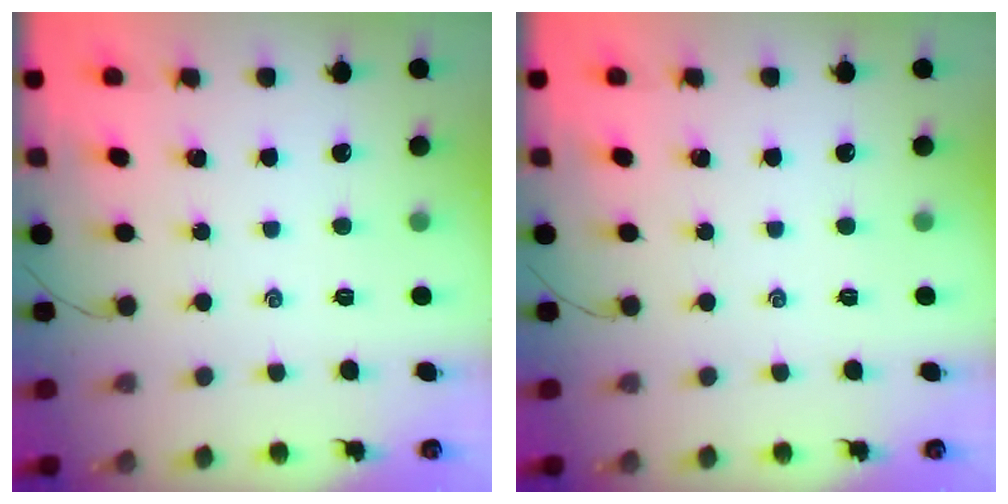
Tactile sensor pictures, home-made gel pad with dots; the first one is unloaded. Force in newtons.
{"total": 0.0}